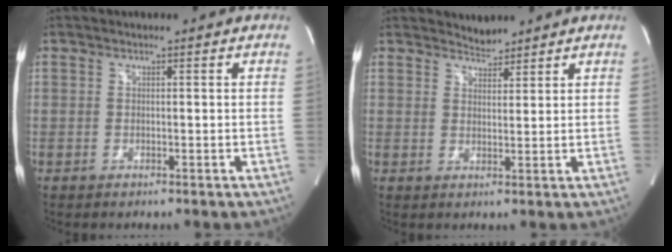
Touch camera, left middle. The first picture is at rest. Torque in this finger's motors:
{"motor_torque": [0.07, -0.08, -0.14, -0.01]}